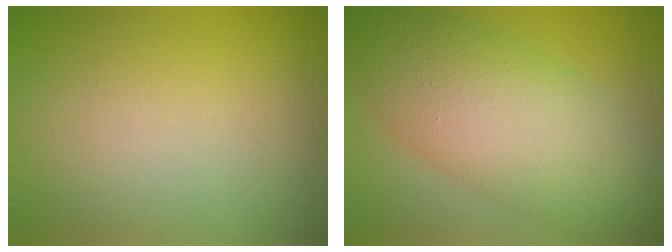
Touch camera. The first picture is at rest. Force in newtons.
{"total": 9.5, "press": 9.5, "slide": 0.4}